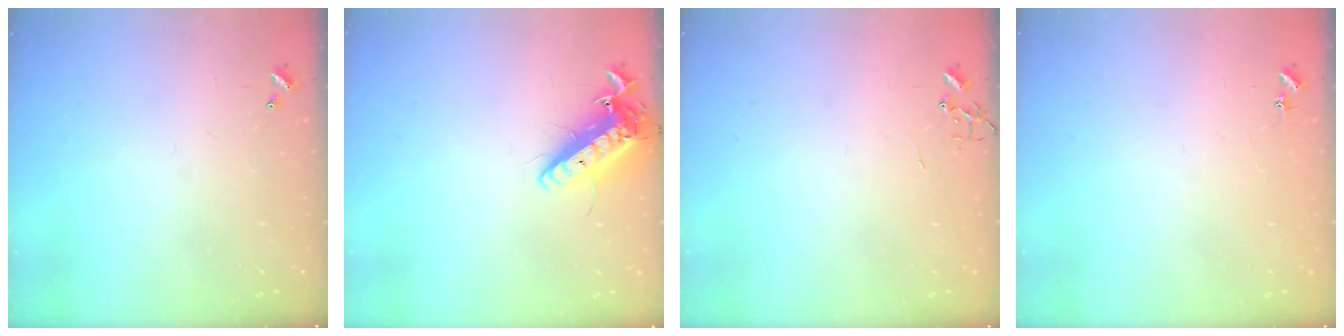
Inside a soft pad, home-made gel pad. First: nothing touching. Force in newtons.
{"total": 14.0, "press": 13.7, "slide": 2.8}
{"total": 0.0}
{"total": 5.4, "press": 5.4, "slide": 0.6}